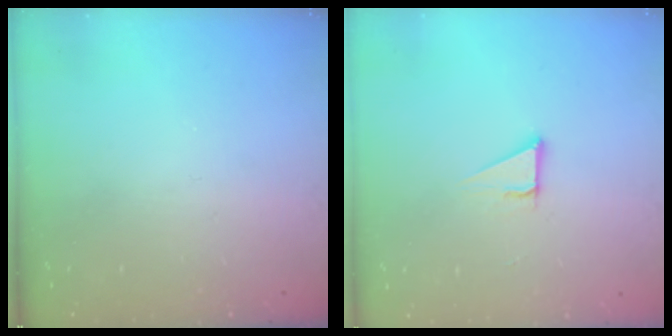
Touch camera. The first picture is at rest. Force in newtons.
{"total": 2.8, "press": 2.8, "slide": 0.2}